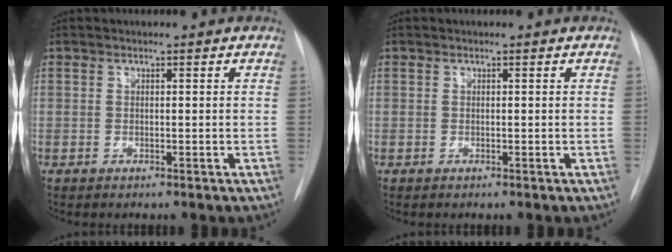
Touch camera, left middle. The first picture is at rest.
{"total": 0.0}